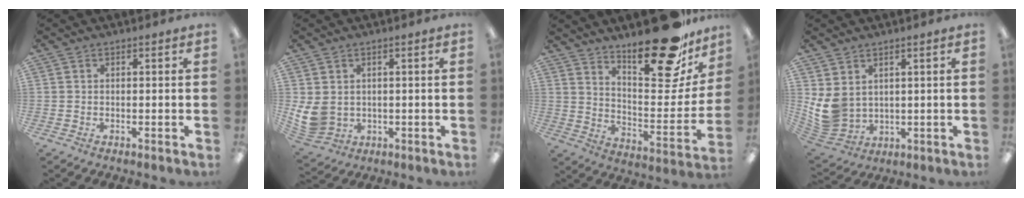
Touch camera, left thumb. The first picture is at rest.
{"total": 6.5, "force": [1.4, 5.4, 3.4], "torque": [-0.094, -0.006, 0.030]}
{"total": 23.5, "force": [18.4, 7.6, 12.5], "torque": [-0.167, -0.132, 0.303]}
{"total": 8.2, "force": [2.1, 6.6, 4.4], "torque": [-0.113, -0.020, 0.045]}